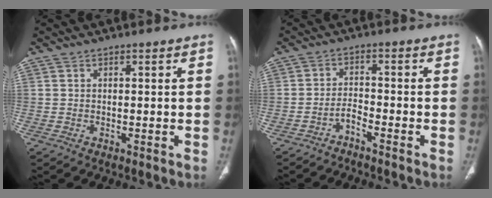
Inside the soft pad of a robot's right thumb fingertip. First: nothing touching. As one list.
[{"total": 2.4, "force": [-2.2, 0.3, 0.9], "torque": [-0.015, 0.021, -0.043]}]